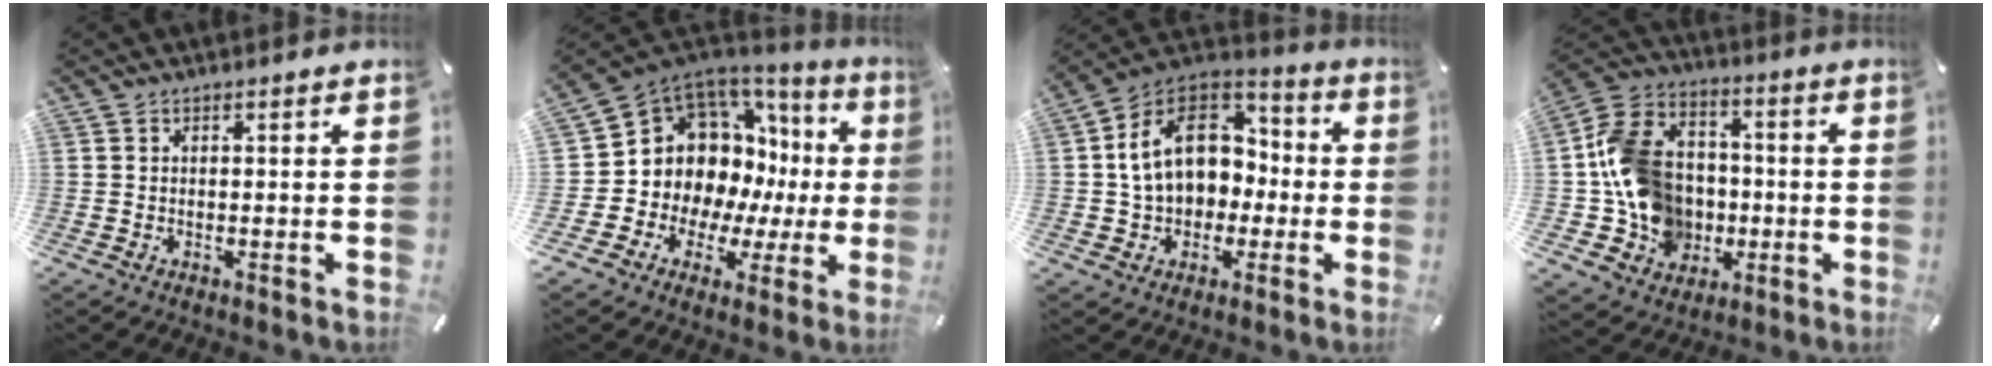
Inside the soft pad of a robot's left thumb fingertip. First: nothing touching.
{"total": 13.3, "force": [3.5, 11.1, 6.3], "torque": [-0.113, -0.052, 0.081]}
{"total": 15.8, "force": [0.3, 12.9, 9.2], "torque": [-0.174, 0.013, 0.009]}
{"total": 16.5, "force": [-2.2, 14.5, 7.5], "torque": [-0.149, 0.020, -0.029]}